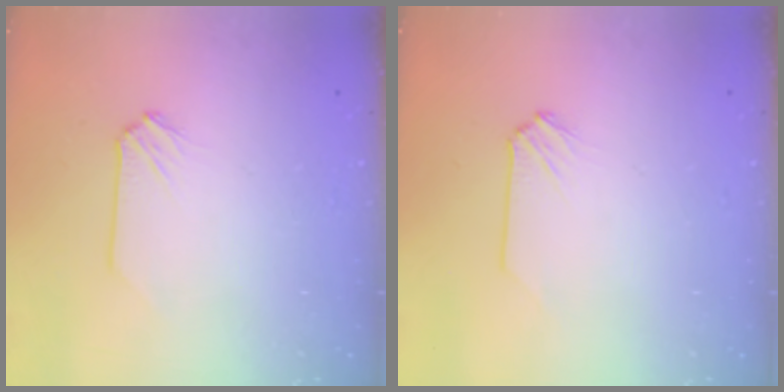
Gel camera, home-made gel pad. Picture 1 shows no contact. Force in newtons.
{"total": 0.0}